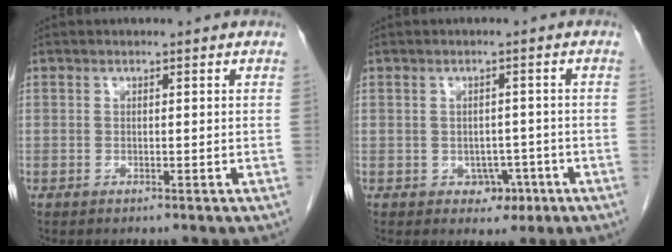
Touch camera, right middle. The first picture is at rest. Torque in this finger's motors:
{"motor_torque": [0.40, -0.24, -0.01, 0.00]}